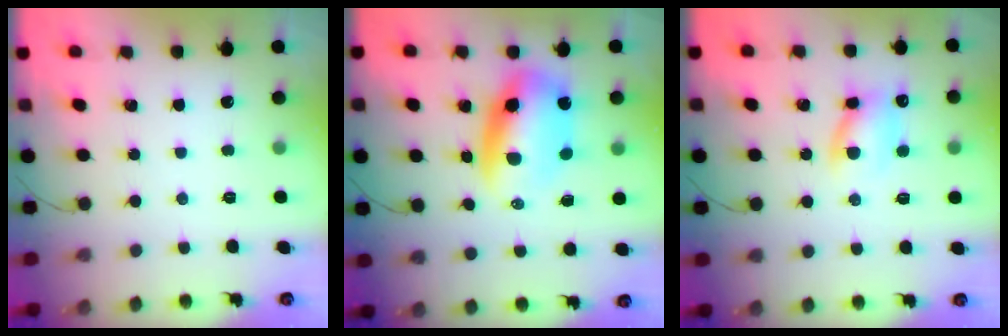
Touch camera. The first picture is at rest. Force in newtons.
{"total": 11.3, "press": 11.0, "slide": 2.8}
{"total": 8.3, "press": 8.1, "slide": 1.9}